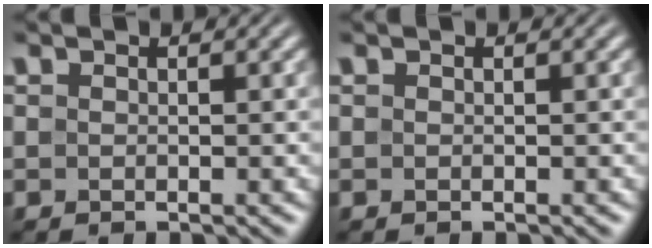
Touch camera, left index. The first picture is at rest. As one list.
[{"total": 0.0}]